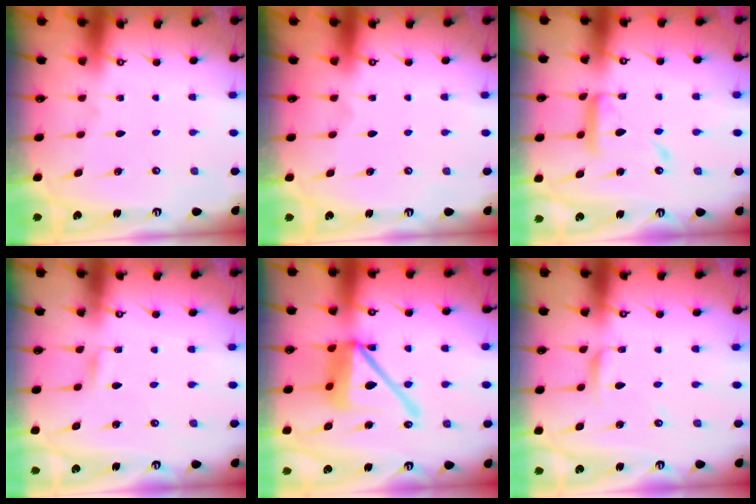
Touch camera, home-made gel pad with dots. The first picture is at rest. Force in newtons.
{"total": 0.0}
{"total": 14.6, "press": 14.5, "slide": 1.4}
{"total": 1.8, "press": 1.8, "slide": 0.2}
{"total": 15.7, "press": 15.6, "slide": 1.7}
{"total": 2.9, "press": 2.8, "slide": 0.3}